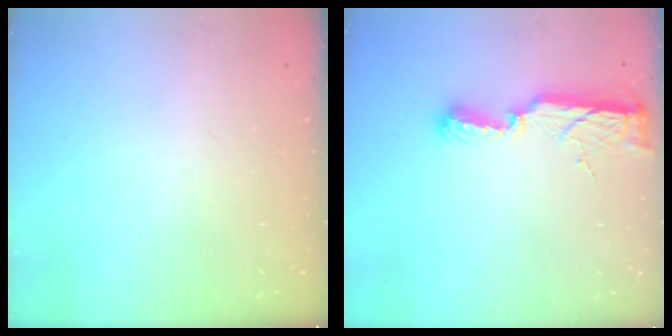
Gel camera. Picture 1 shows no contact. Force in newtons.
{"total": 8.1, "press": 8.1, "slide": 0.7}